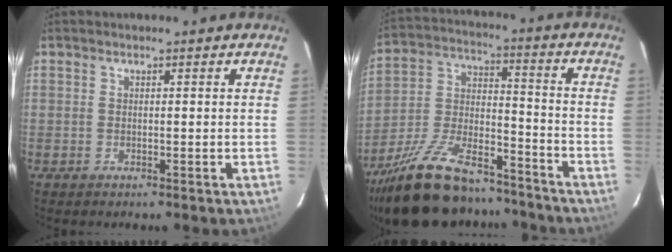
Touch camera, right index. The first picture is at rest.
{"total": 24.1, "force": [-18.7, 9.1, 12.3], "torque": [-0.247, 0.005, -0.296]}